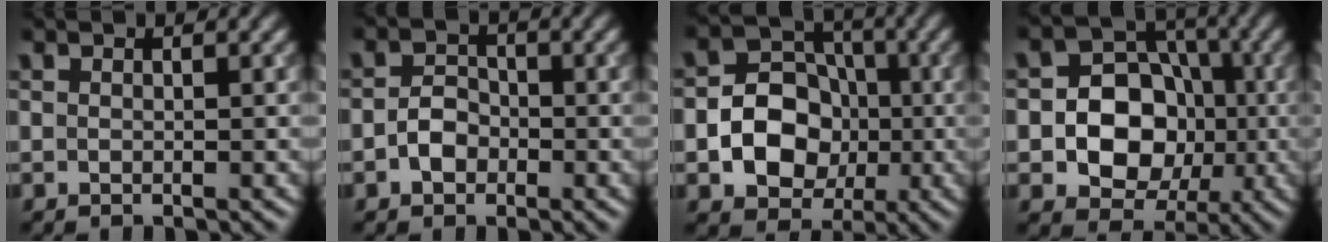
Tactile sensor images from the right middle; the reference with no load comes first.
{"total": 2.3, "force": [-0.9, 1.8, 1.2], "torque": [-0.022, 0.003, -0.021]}
{"total": 7.1, "force": [-1.5, 5.8, 3.9], "torque": [-0.040, -0.002, -0.045]}
{"total": 8.6, "force": [-1.2, 7.3, 4.4], "torque": [-0.049, 0.010, -0.043]}